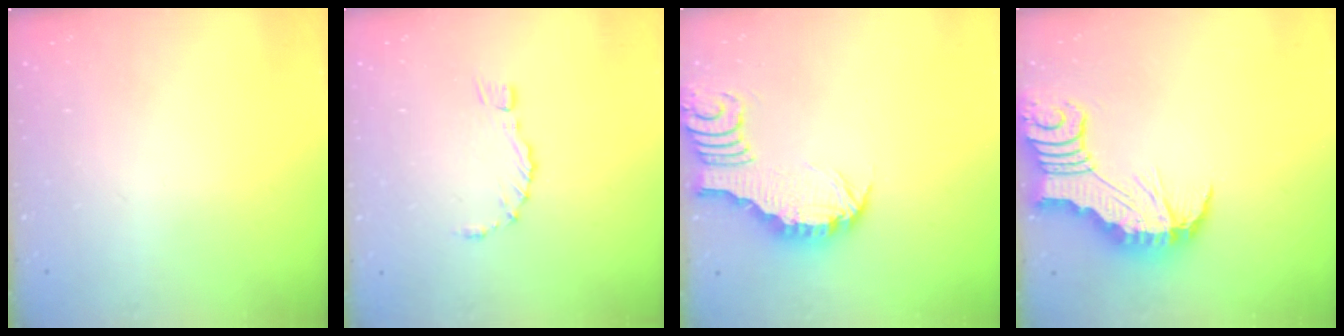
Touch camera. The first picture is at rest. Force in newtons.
{"total": 1.2, "press": 1.2, "slide": 0.3}
{"total": 3.4, "press": 3.4, "slide": 0.4}
{"total": 4.4, "press": 4.4, "slide": 0.5}